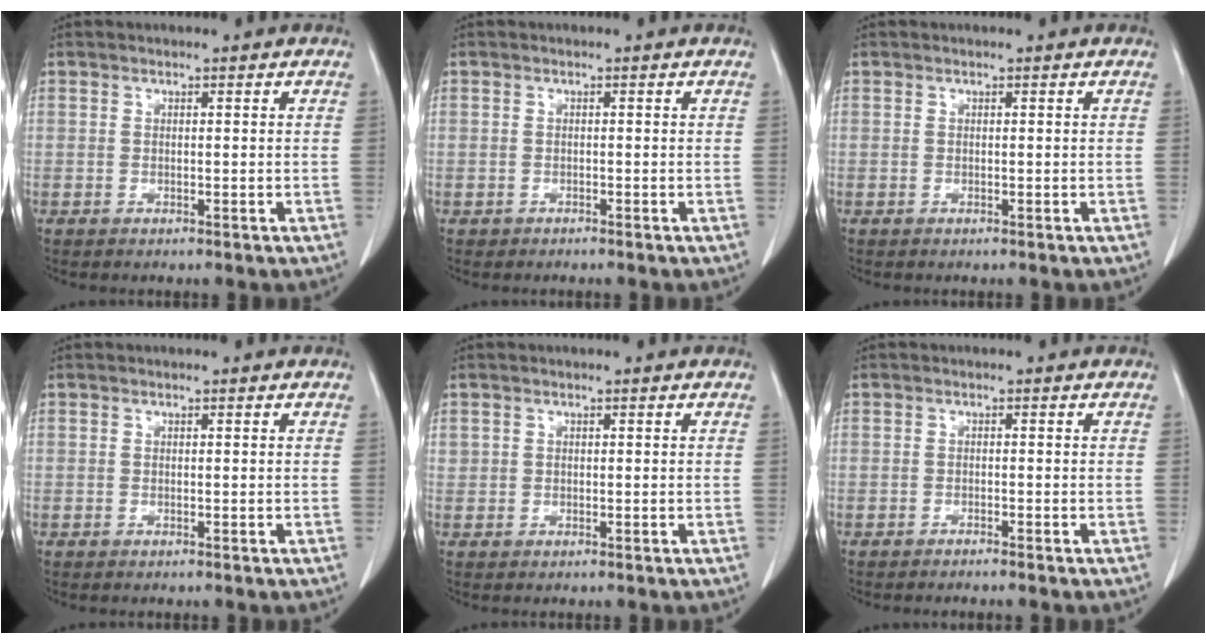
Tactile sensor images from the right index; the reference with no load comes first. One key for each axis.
{"total": 0.7, "fx": -0.5, "fy": 0.5, "fz": -0.1, "tx": -0.009, "ty": 0.002, "tz": -0.011}
{"total": 0.0}
{"total": 0.0}
{"total": 0.8, "fx": 0.4, "fy": 0.7, "fz": 0.1, "tx": 0.008, "ty": 0.004, "tz": 0.003}
{"total": 1.6, "fx": -1.4, "fy": -0.3, "fz": 0.7, "tx": -0.009, "ty": 0.002, "tz": -0.020}